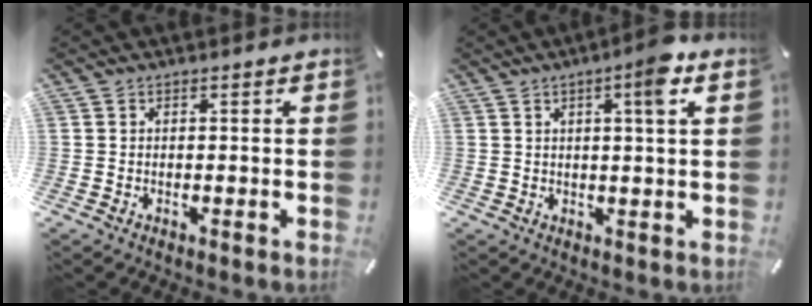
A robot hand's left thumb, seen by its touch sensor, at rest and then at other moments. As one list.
[{"total": 6.2, "force": [2.7, 0.5, 5.5], "torque": [-0.088, -0.006, 0.037]}]